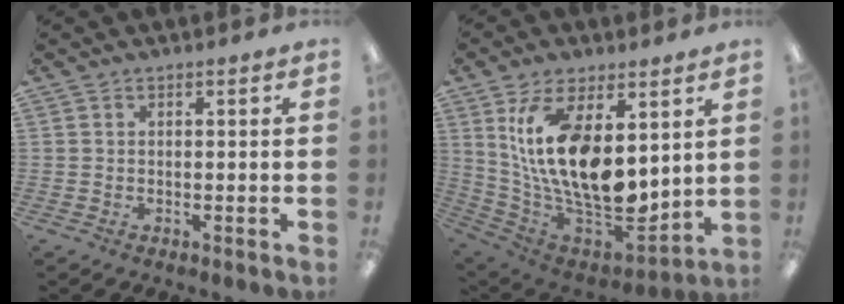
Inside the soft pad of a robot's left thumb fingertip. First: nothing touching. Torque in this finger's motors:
{"motor_torque": [0.37, 0.87, 1.30, -1.47, 0.40]}